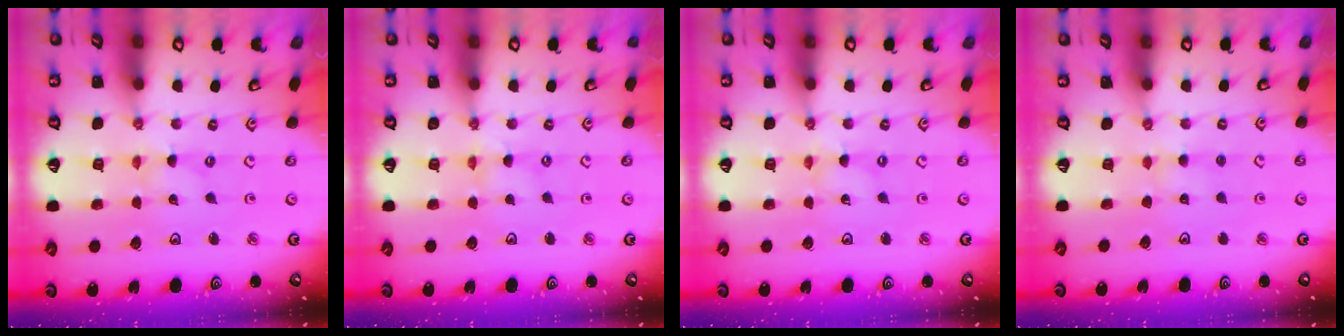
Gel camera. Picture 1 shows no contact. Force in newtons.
{"total": 1.1, "press": 1.0, "slide": 0.1}
{"total": 0.0}
{"total": 3.0, "press": 3.0, "slide": 0.3}